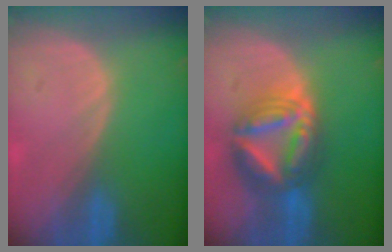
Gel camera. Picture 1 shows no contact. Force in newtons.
{"total": 9.0, "press": 9.0, "slide": 0.9}